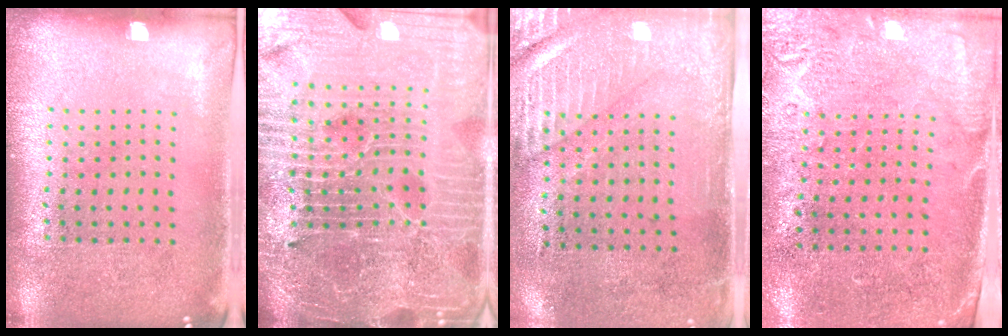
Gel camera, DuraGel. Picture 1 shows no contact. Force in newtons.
{"total": 6.6, "press": 5.8, "slide": 3.0}
{"total": 2.8, "press": 2.4, "slide": 1.4}
{"total": 2.7, "press": 2.3, "slide": 1.4}